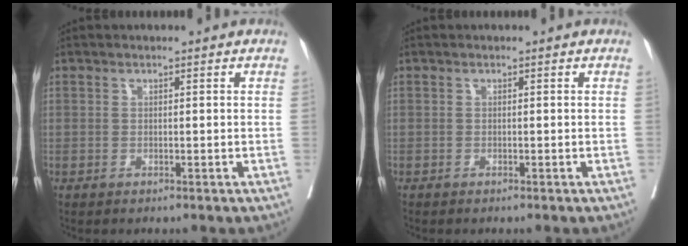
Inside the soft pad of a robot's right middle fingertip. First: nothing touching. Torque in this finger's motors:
{"motor_torque": [0.00, 0.00, 0.00, 0.00]}